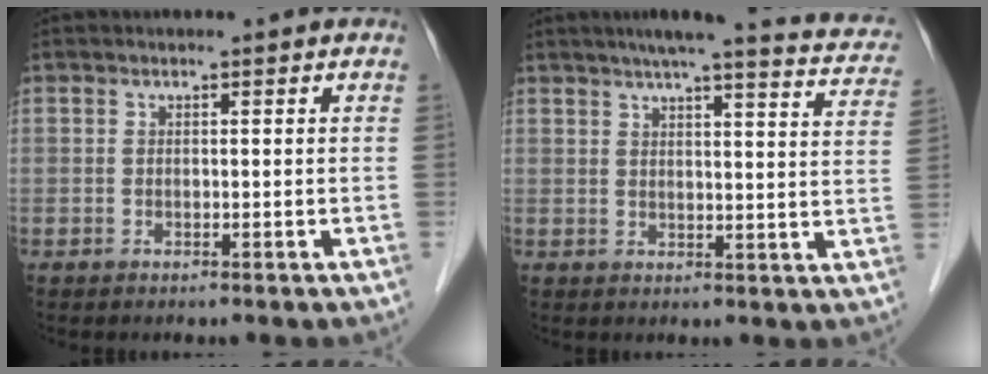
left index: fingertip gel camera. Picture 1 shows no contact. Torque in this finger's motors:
{"motor_torque": [0.48, -0.53, 0.32, 0.07]}